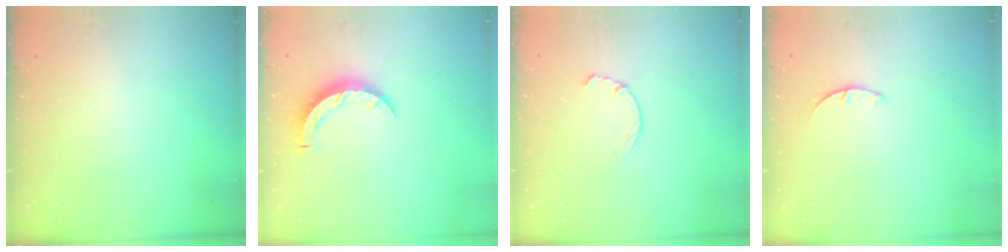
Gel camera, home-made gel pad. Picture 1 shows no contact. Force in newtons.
{"total": 7.7, "press": 7.7, "slide": 0.3}
{"total": 2.2, "press": 2.2, "slide": 0.4}
{"total": 1.2, "press": 1.2, "slide": 0.3}